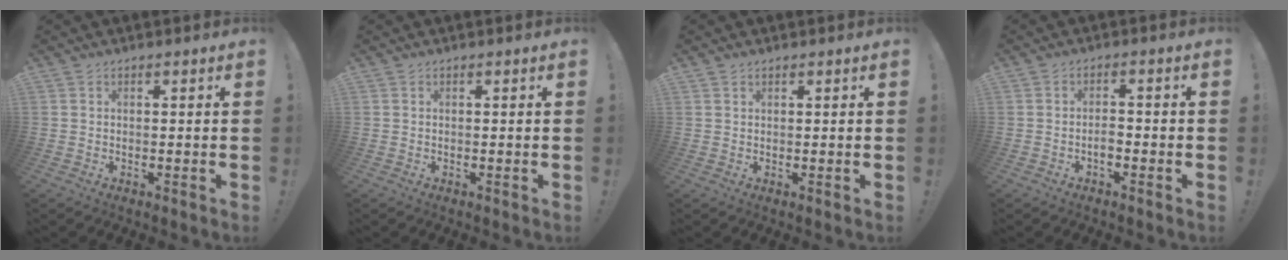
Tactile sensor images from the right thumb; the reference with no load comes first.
{"total": 0.0}
{"total": 0.8, "force": [0.7, 0.4, 0.1], "torque": [0.001, -0.002, 0.014]}
{"total": 2.9, "force": [-1.5, 1.2, 2.1], "torque": [-0.035, 0.004, -0.026]}